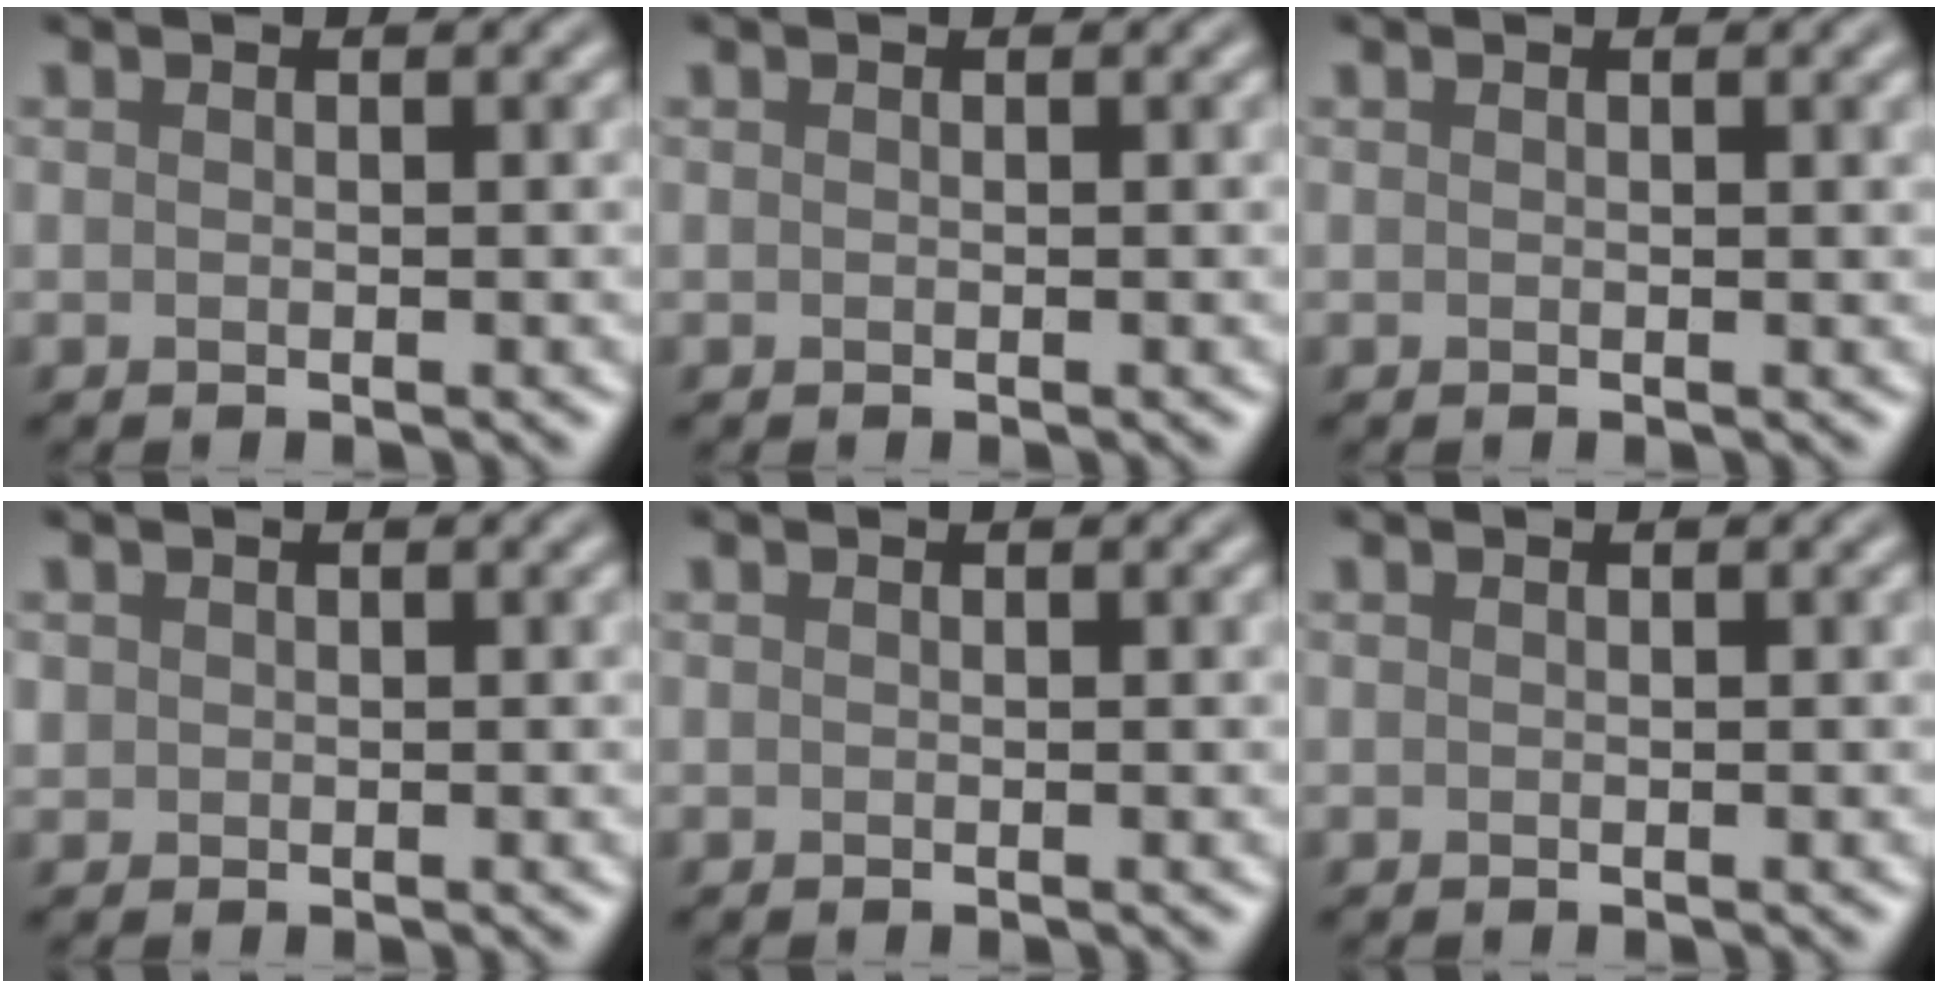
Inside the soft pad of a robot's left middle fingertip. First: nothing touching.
{"total": 0.0}
{"total": 1.0, "force": [0.5, 0.2, 0.9], "torque": [-0.007, 0.004, 0.006]}
{"total": 0.6, "force": [0.2, 0.6, 0.0], "torque": [0.004, -0.001, 0.005]}
{"total": 0.0}
{"total": 0.0}